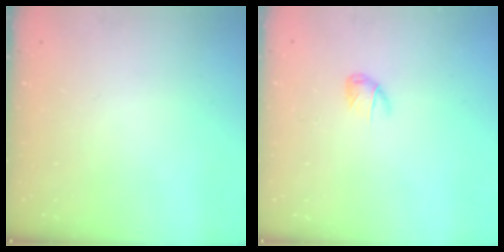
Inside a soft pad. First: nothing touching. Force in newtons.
{"total": 5.1, "press": 5.0, "slide": 0.8}